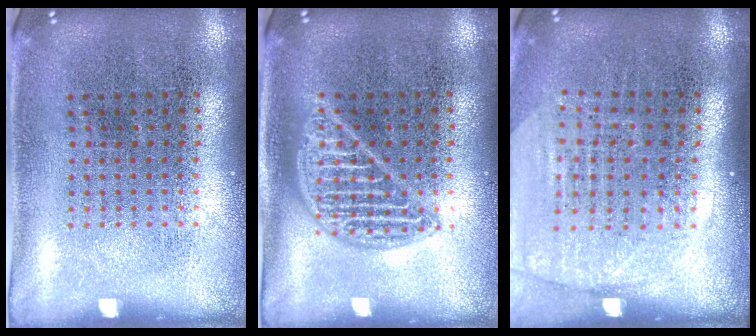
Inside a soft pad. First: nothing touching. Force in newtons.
{"total": 2.2, "press": 2.2, "slide": 0.2}
{"total": 1.7, "press": 1.5, "slide": 0.8}